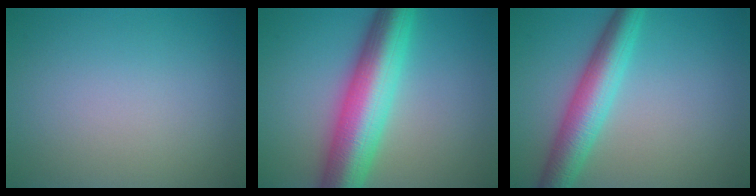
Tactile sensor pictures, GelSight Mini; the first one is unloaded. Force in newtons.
{"total": 9.7, "press": 9.7, "slide": 0.4}
{"total": 5.5, "press": 5.5, "slide": 0.1}